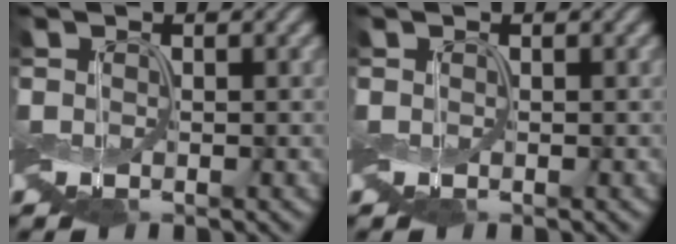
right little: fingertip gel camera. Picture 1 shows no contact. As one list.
[{"total": 0.0}]